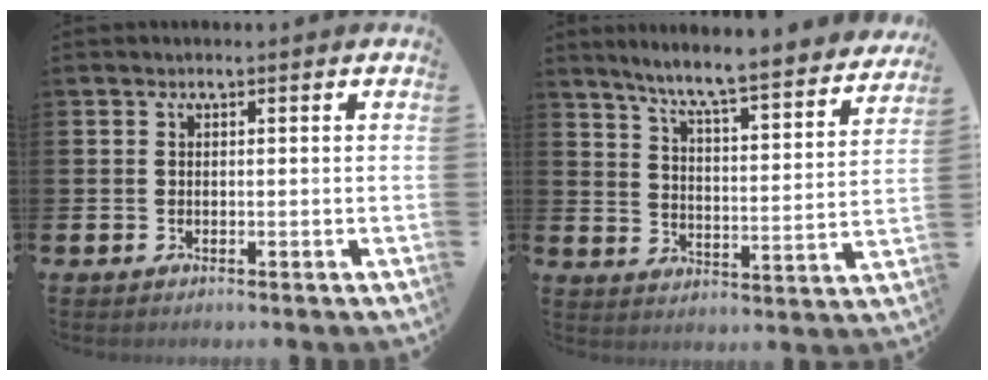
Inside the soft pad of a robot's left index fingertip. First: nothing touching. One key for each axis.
{"total": 7.2, "fx": 6.6, "fy": -0.2, "fz": 2.8, "tx": -0.075, "ty": -0.058, "tz": 0.106}